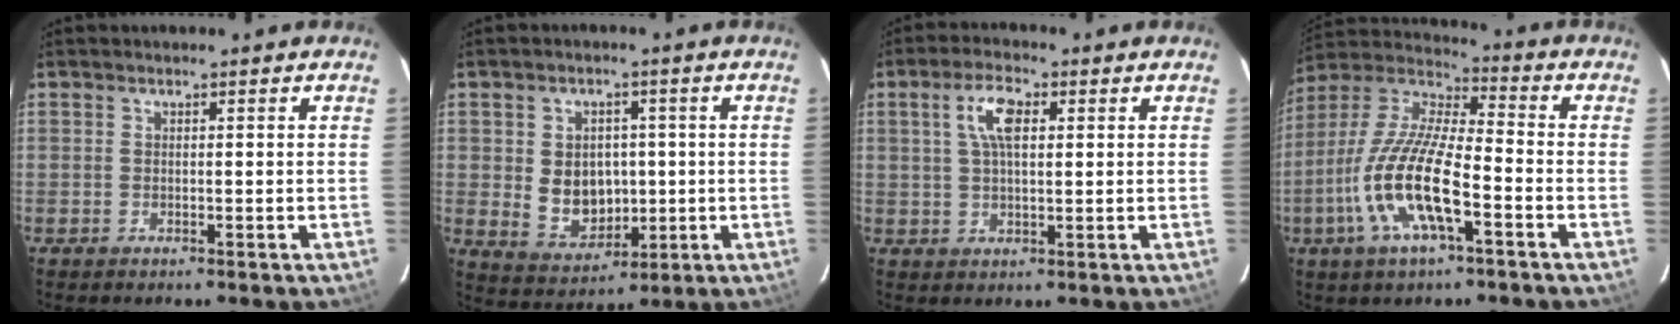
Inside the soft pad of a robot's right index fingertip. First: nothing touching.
{"total": 8.7, "force": [-0.1, 7.0, 5.2], "torque": [-0.107, 0.002, 0.021]}
{"total": 6.2, "force": [2.0, 2.5, 5.3], "torque": [-0.098, 0.012, 0.038]}
{"total": 16.4, "force": [-6.1, 4.3, 14.6], "torque": [-0.301, -0.009, -0.124]}